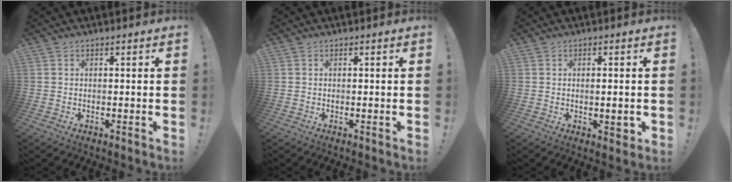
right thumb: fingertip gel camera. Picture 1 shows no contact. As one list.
[{"total": 0.0}, {"total": 3.0, "force": [-0.3, 0.9, 2.8], "torque": [-0.027, -0.004, -0.008]}]